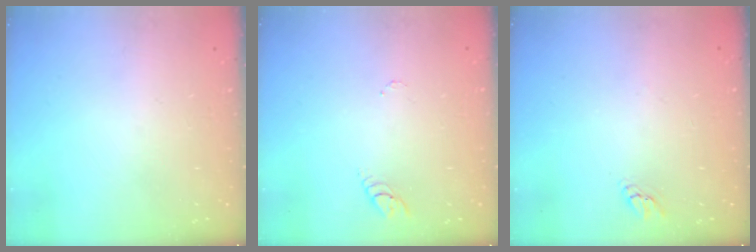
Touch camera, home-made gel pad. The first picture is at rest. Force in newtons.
{"total": 2.9, "press": 2.9, "slide": 0.4}
{"total": 2.2, "press": 2.2, "slide": 0.1}